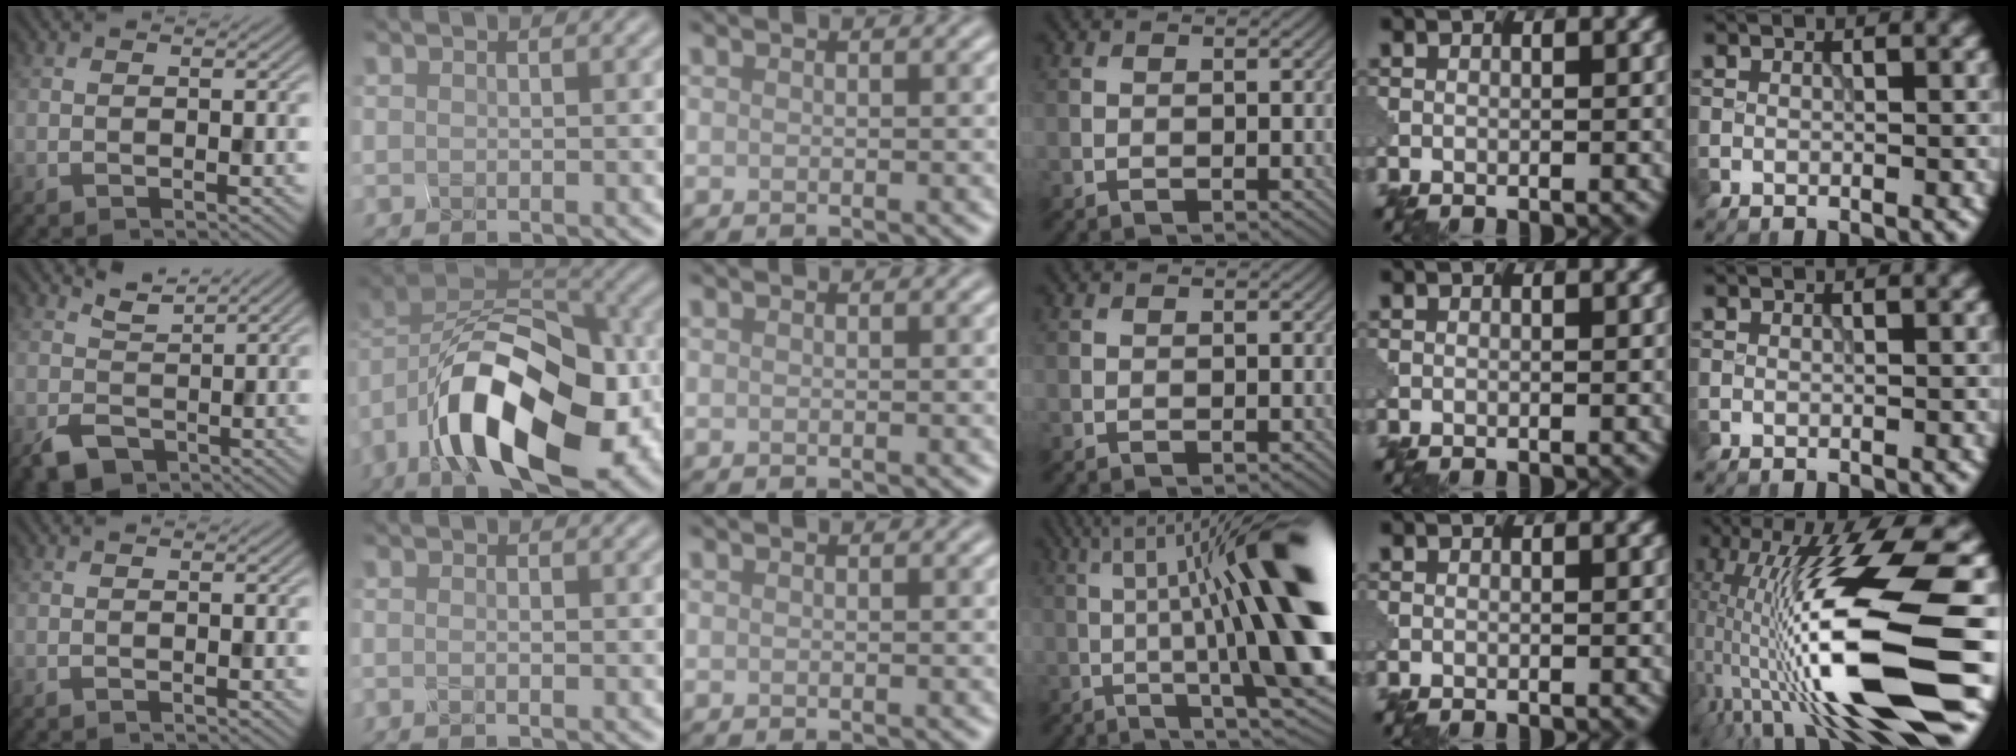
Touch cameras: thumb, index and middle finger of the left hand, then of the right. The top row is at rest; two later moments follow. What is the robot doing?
{"motion": "squeeze", "object": "hand grip exerciser"}